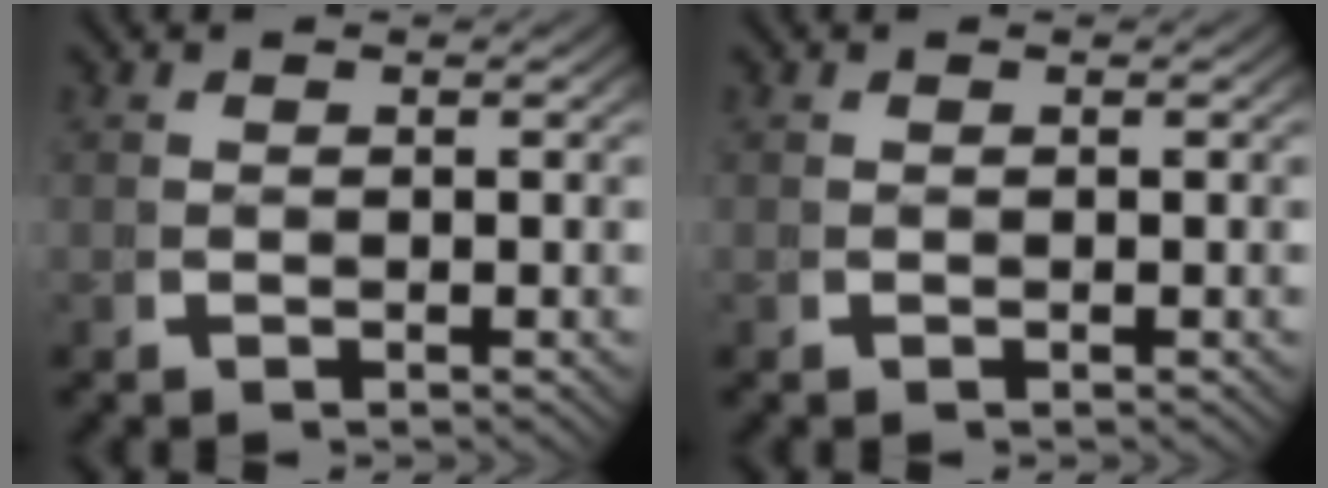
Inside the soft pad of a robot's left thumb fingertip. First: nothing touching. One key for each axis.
{"total": 0.0}